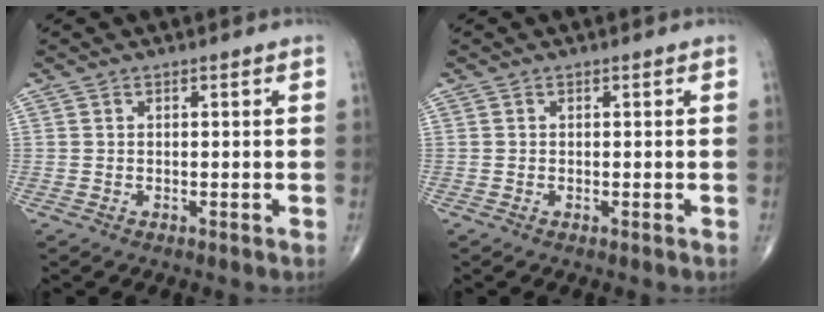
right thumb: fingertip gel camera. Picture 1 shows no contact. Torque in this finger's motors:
{"motor_torque": [-0.48, 0.38, 0.09, 0.14, 0.07]}